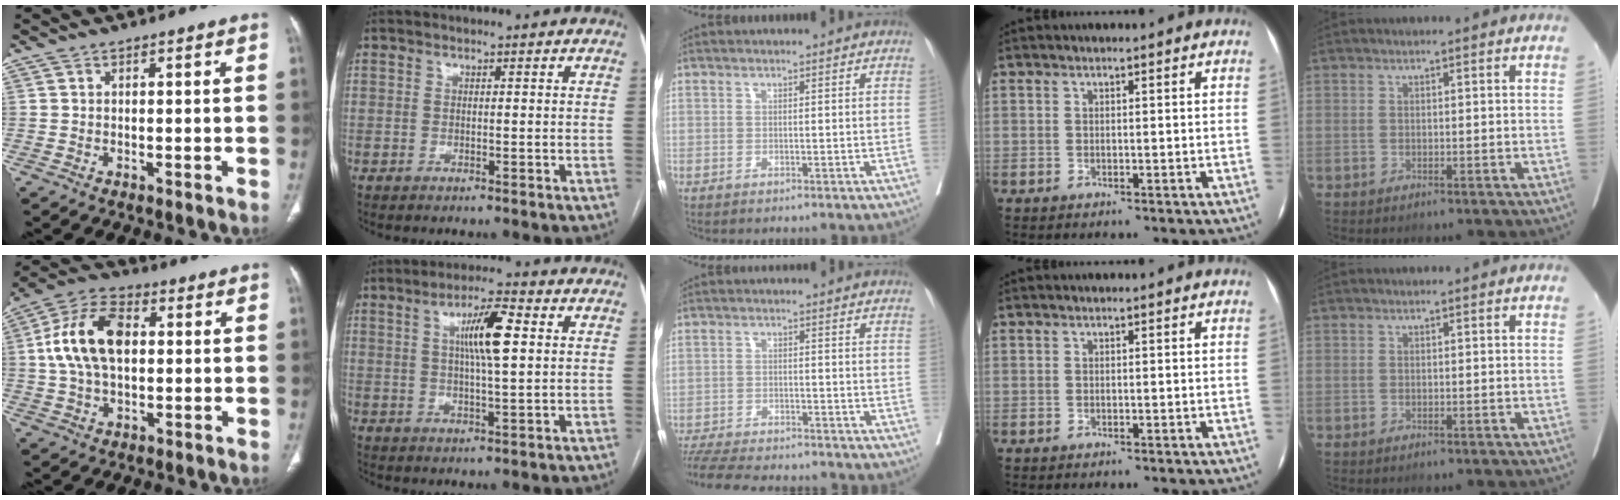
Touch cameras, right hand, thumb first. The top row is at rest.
{"thumb": {"total": 13.9, "force": [1.6, 8.4, 11.0], "torque": [-0.209, 0.023, 0.025]}, "index": {"total": 8.2, "force": [2.0, 1.0, 7.9], "torque": [-0.142, 0.010, 0.034]}, "middle": {"total": 11.9, "force": [-10.8, 1.8, 4.6], "torque": [-0.084, -0.015, -0.163]}}